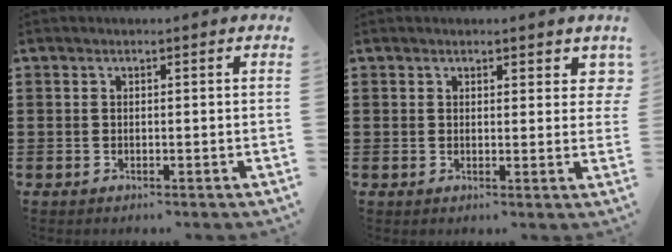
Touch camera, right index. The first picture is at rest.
{"total": 2.0, "force": [1.4, 1.2, 0.7], "torque": [0.003, 0.000, 0.021]}